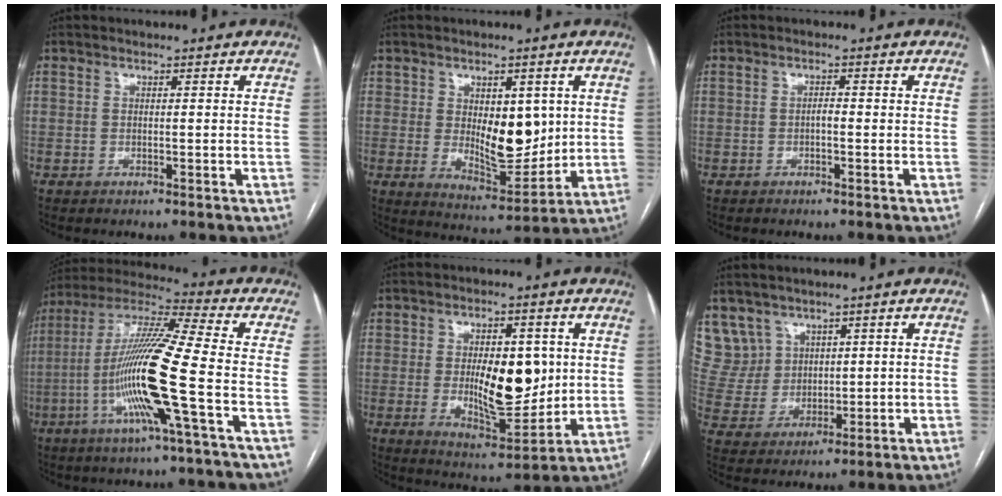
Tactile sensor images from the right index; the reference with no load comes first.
{"total": 10.0, "force": [1.6, 4.8, 8.7], "torque": [-0.136, -0.006, 0.039]}
{"total": 1.1, "force": [-0.3, 0.4, 1.0], "torque": [-0.015, 0.004, -0.005]}
{"total": 16.7, "force": [-4.6, -0.8, 16.0], "torque": [-0.319, -0.008, -0.100]}
{"total": 11.9, "force": [0.9, 4.8, 10.8], "torque": [-0.170, -0.005, 0.025]}
{"total": 8.5, "force": [5.6, 6.4, 0.2], "torque": [-0.012, 0.025, 0.129]}